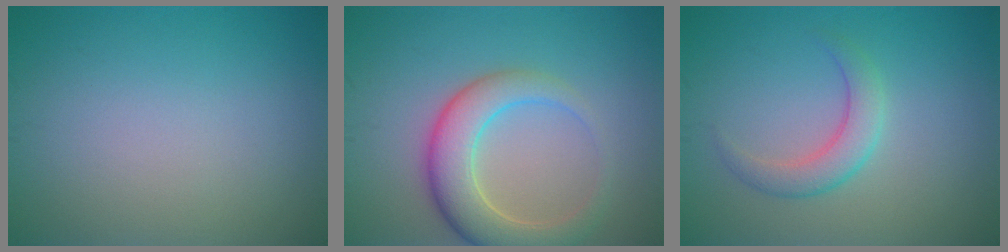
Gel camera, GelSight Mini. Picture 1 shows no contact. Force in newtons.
{"total": 5.6, "press": 5.6, "slide": 0.4}
{"total": 2.7, "press": 2.7, "slide": 0.1}